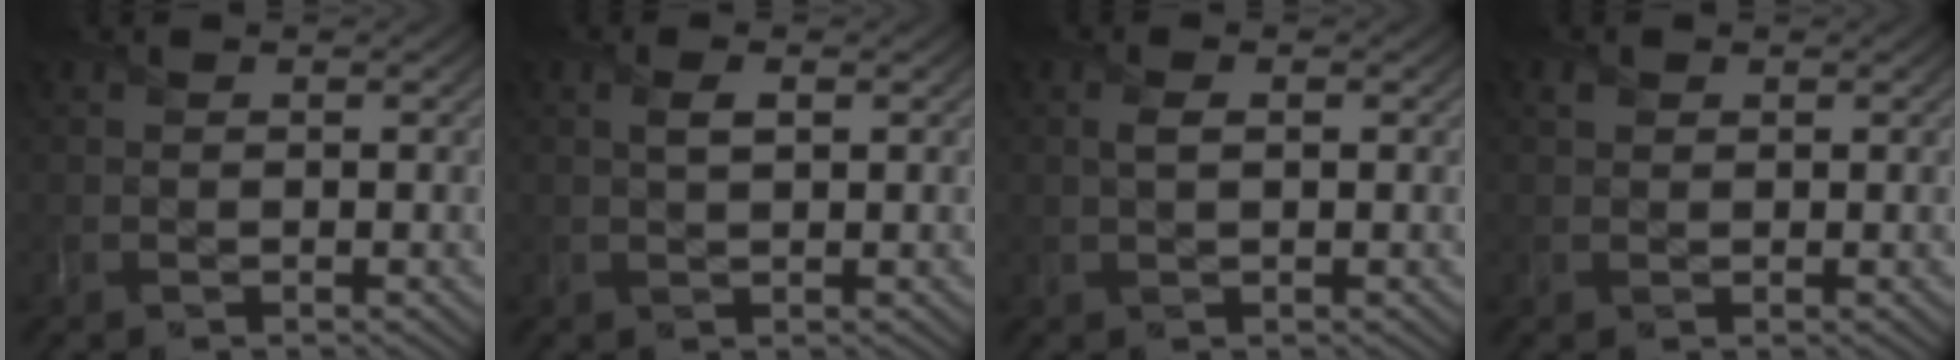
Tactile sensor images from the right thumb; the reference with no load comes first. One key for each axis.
{"total": 1.3, "fx": 0.5, "fy": 0.5, "fz": 1.2, "tx": -0.024, "ty": 0.002, "tz": 0.009}
{"total": 1.2, "fx": 0.3, "fy": 0.5, "fz": 1.1, "tx": -0.024, "ty": 0.003, "tz": 0.005}
{"total": 0.8, "fx": 0.5, "fy": 0.7, "fz": 0.0, "tx": -0.002, "ty": 0.000, "tz": 0.009}